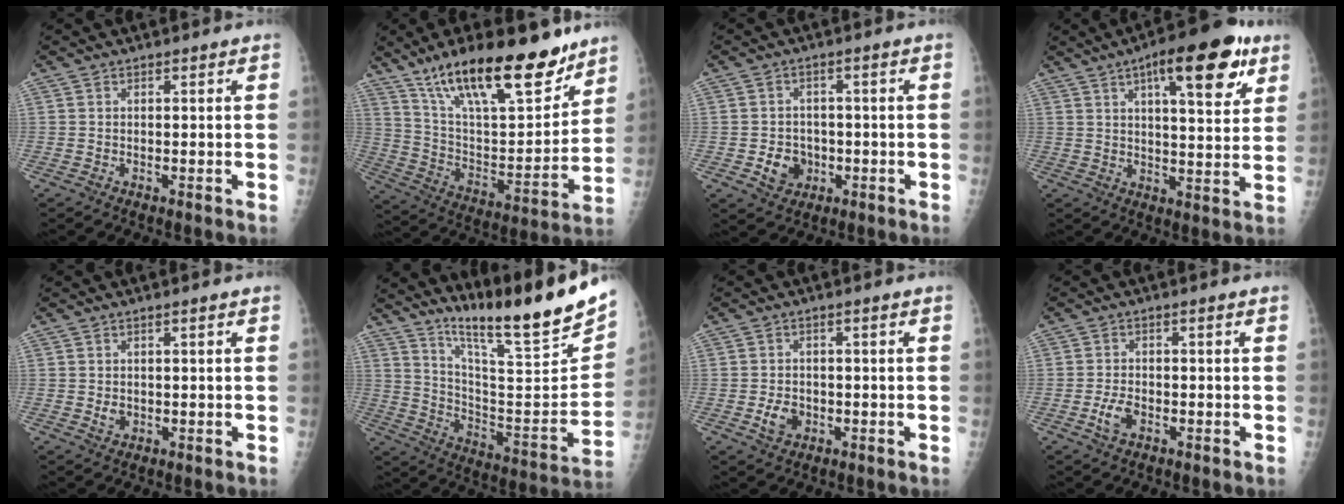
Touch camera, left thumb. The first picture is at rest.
{"total": 25.2, "force": [17.5, 8.3, 16.1], "torque": [-0.227, -0.066, 0.299]}
{"total": 5.4, "force": [-1.5, 4.6, 2.4], "torque": [-0.017, 0.010, -0.019]}
{"total": 16.1, "force": [8.2, 5.3, 12.8], "torque": [-0.154, -0.023, 0.113]}
{"total": 1.6, "force": [0.1, 1.1, 1.2], "torque": [-0.013, 0.000, 0.006]}
{"total": 22.2, "force": [17.3, 1.1, 13.9], "torque": [-0.193, -0.113, 0.288]}
{"total": 3.7, "force": [-1.1, 2.7, 2.2], "torque": [-0.031, 0.006, -0.015]}
{"total": 3.3, "force": [-1.4, 1.8, 2.4], "torque": [-0.051, 0.010, -0.024]}